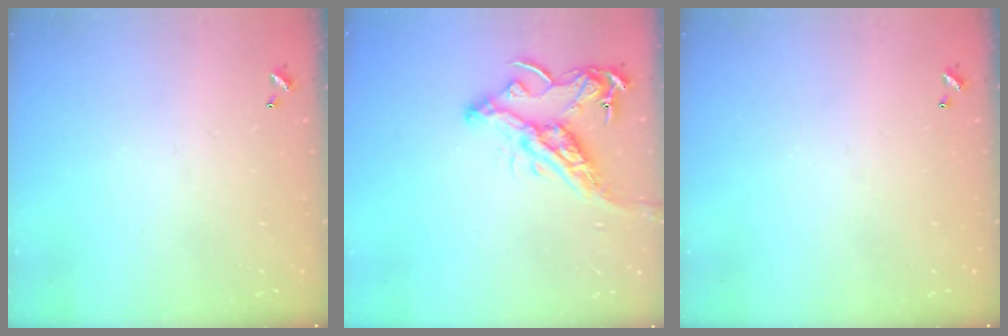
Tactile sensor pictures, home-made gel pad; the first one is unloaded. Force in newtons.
{"total": 15.3, "press": 15.2, "slide": 1.8}
{"total": 0.0}